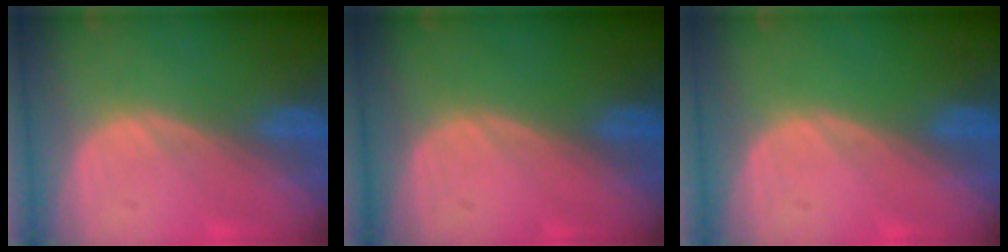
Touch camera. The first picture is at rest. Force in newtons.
{"total": 0.0}
{"total": 0.0}